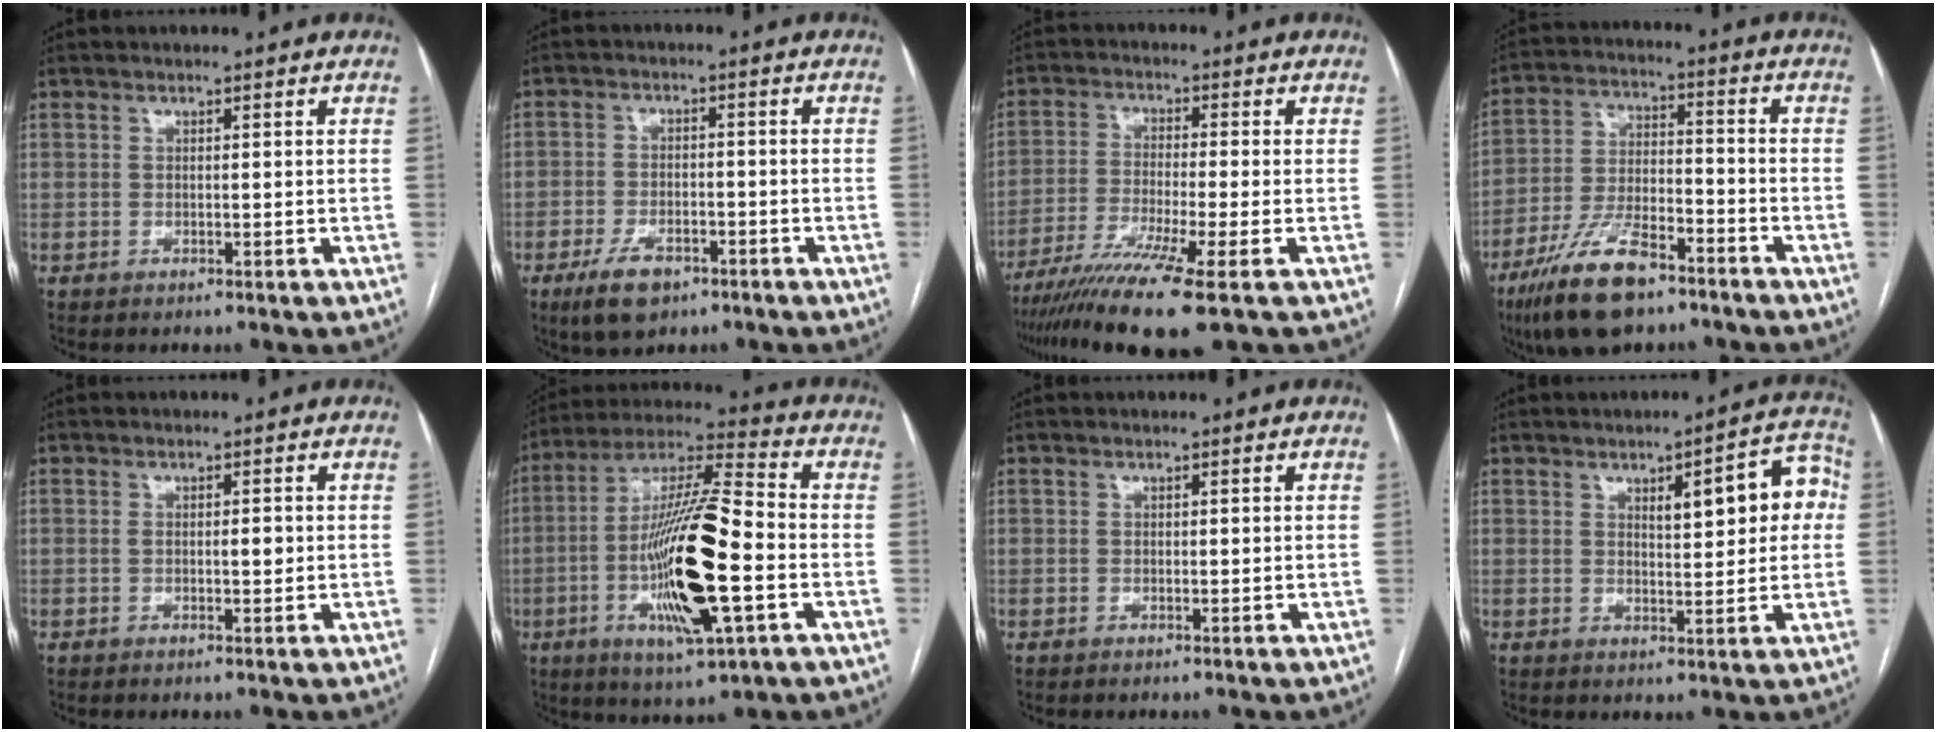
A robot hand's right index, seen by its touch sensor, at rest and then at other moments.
{"total": 6.6, "force": [-4.1, 3.4, 3.9], "torque": [-0.078, -0.002, -0.065]}
{"total": 11.3, "force": [-7.7, -1.5, 8.1], "torque": [-0.147, -0.032, -0.129]}
{"total": 13.8, "force": [-9.2, 4.7, 9.1], "torque": [-0.183, -0.008, -0.167]}
{"total": 1.9, "force": [0.0, 0.6, 1.8], "torque": [-0.030, 0.000, 0.001]}
{"total": 18.7, "force": [-4.1, 2.1, 18.1], "torque": [-0.352, -0.008, -0.071]}
{"total": 0.0}
{"total": 9.1, "force": [2.2, 2.6, 8.5], "torque": [-0.102, 0.024, 0.027]}